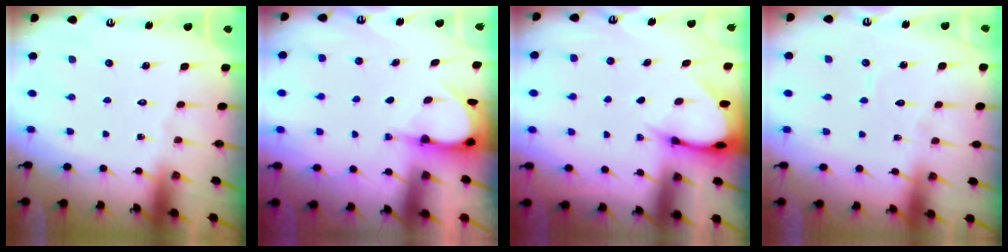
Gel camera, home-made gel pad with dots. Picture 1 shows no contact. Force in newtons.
{"total": 3.9, "press": 3.8, "slide": 0.3}
{"total": 3.6, "press": 3.5, "slide": 0.3}
{"total": 3.8, "press": 3.8, "slide": 0.3}